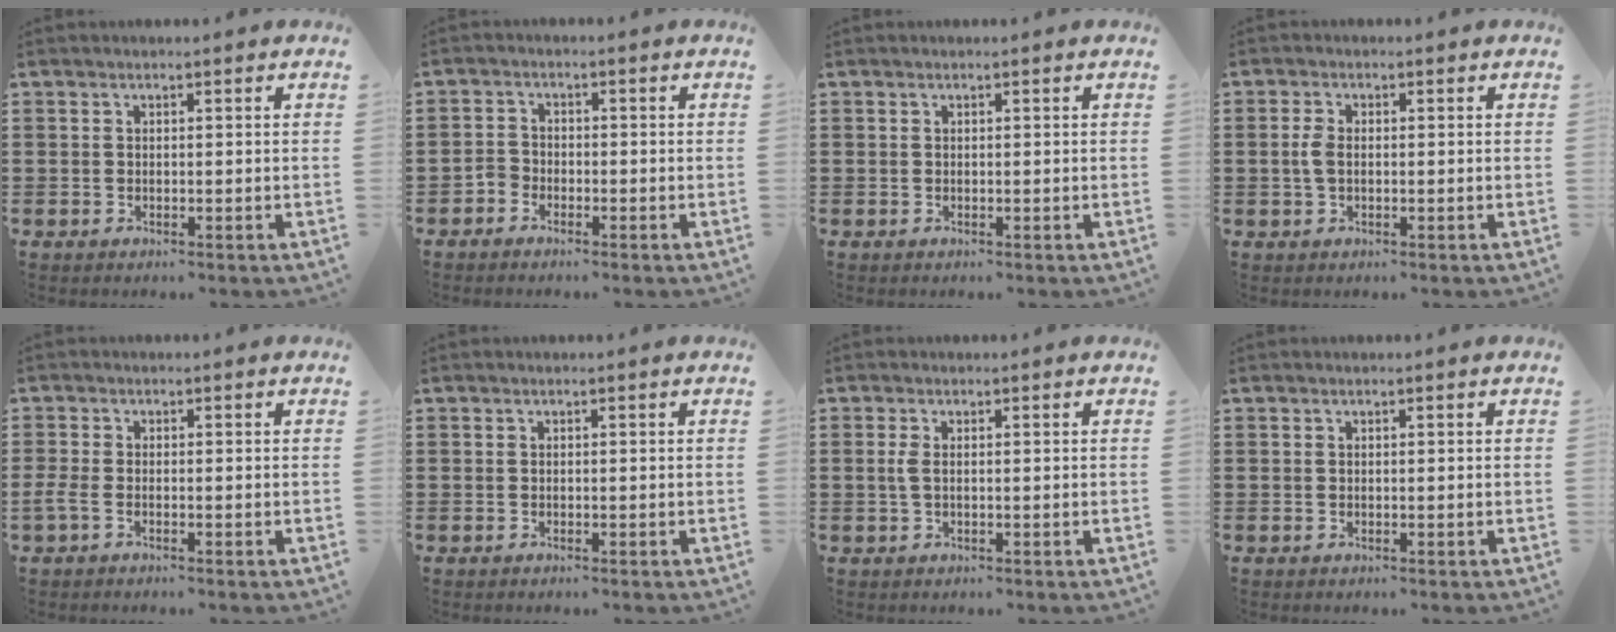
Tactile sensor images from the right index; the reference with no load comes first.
{"total": 2.0, "force": [-1.5, 1.2, 0.4], "torque": [-0.020, 0.003, -0.035]}
{"total": 0.0}
{"total": 2.9, "force": [0.0, 1.6, 2.4], "torque": [-0.065, -0.001, -0.006]}
{"total": 1.7, "force": [-1.0, 0.4, 1.3], "torque": [-0.039, -0.009, -0.021]}
{"total": 0.0}
{"total": 2.0, "force": [0.0, 0.8, 1.8], "torque": [-0.043, 0.000, -0.004]}
{"total": 0.0}